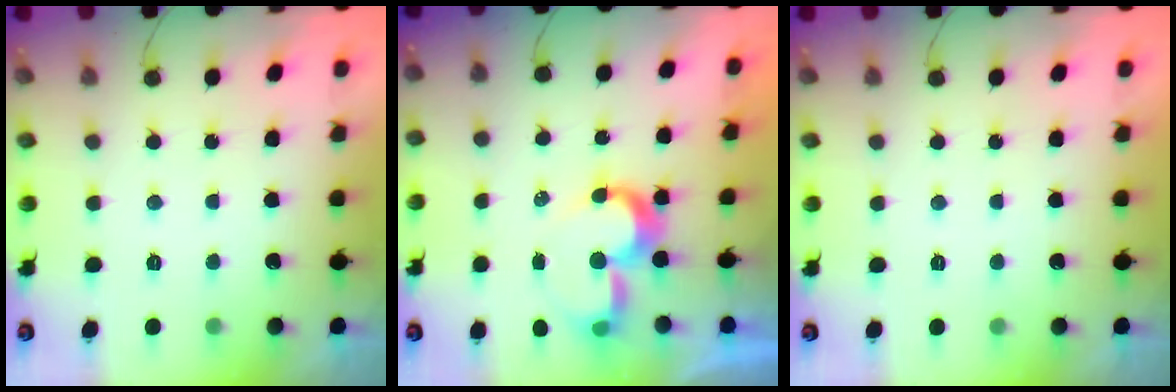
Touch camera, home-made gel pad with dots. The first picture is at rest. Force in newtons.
{"total": 8.4, "press": 8.4, "slide": 0.6}
{"total": 1.8, "press": 1.8, "slide": 0.1}